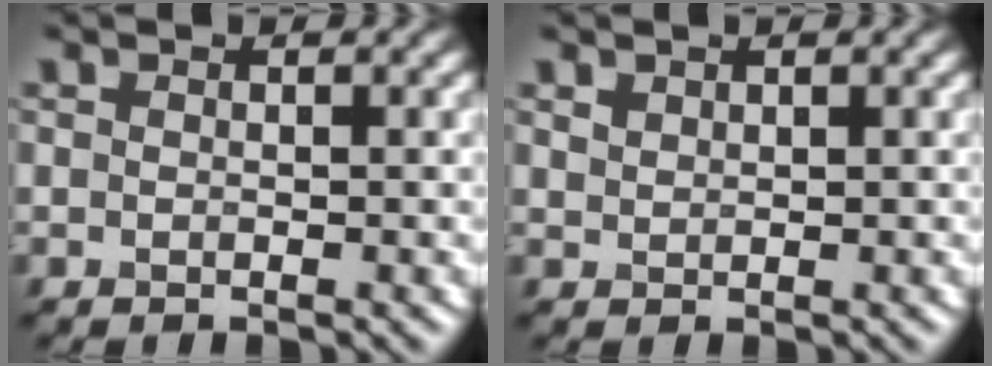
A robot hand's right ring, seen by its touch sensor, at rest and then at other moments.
{"total": 1.0, "force": [0.8, 0.6, 0.2], "torque": [-0.007, 0.000, 0.019]}